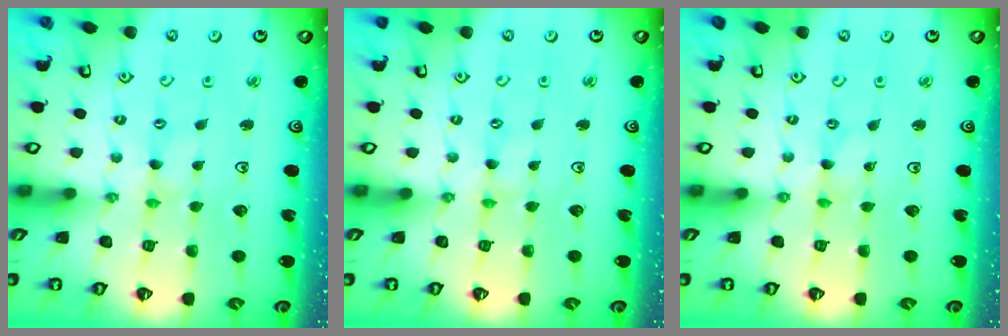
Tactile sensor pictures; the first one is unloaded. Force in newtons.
{"total": 0.5, "press": 0.5, "slide": 0.2}
{"total": 0.0}